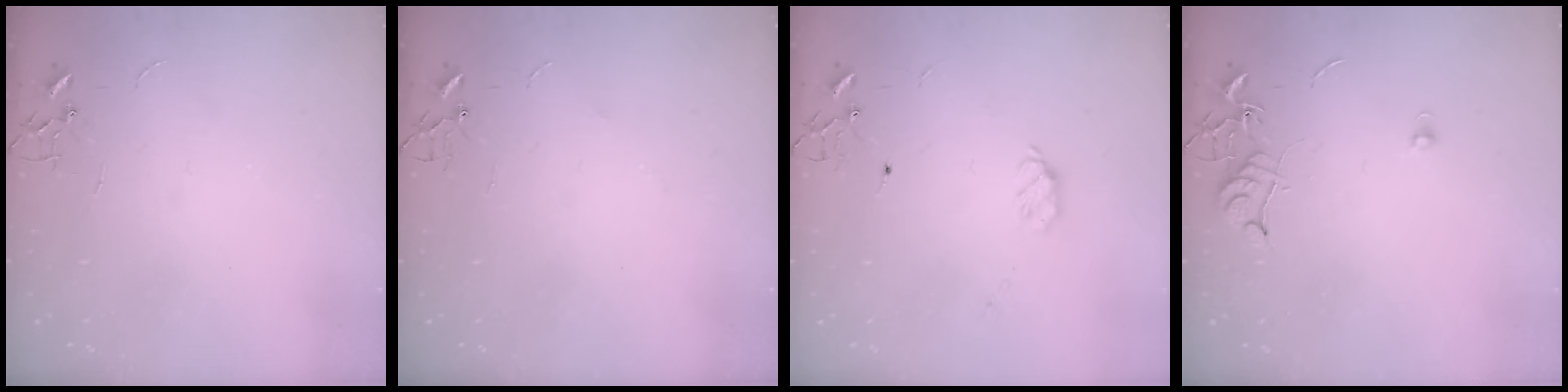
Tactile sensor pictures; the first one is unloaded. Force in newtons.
{"total": 3.3, "press": 3.0, "slide": 1.2}
{"total": 5.7, "press": 5.6, "slide": 1.0}
{"total": 7.8, "press": 7.8, "slide": 0.7}